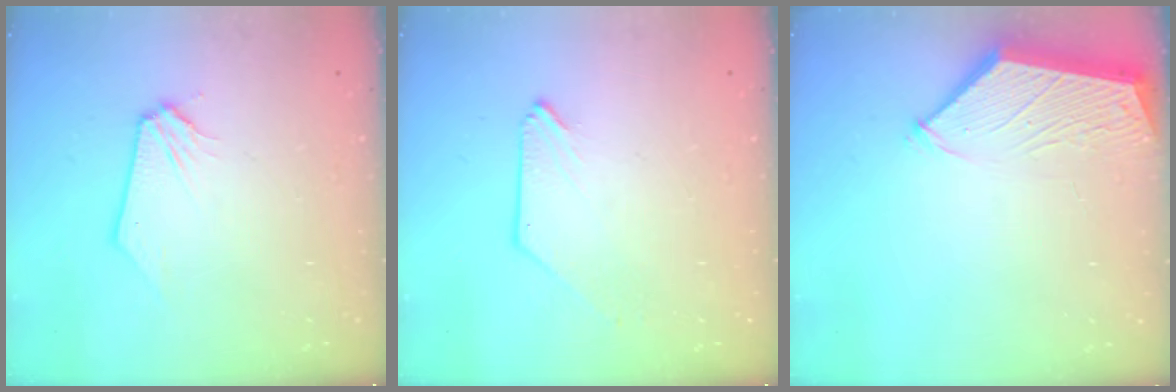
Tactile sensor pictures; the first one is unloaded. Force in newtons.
{"total": 0.0}
{"total": 3.3, "press": 3.2, "slide": 0.5}